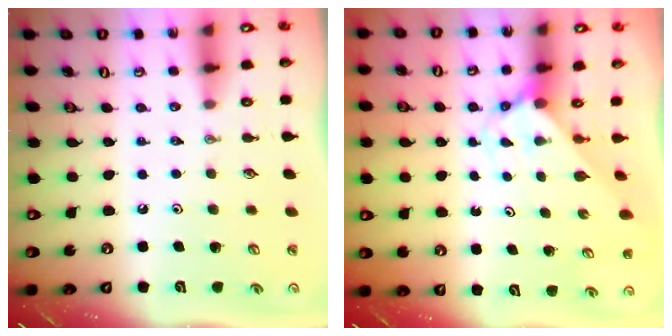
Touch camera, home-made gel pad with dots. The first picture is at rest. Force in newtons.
{"total": 2.3, "press": 2.3, "slide": 0.2}